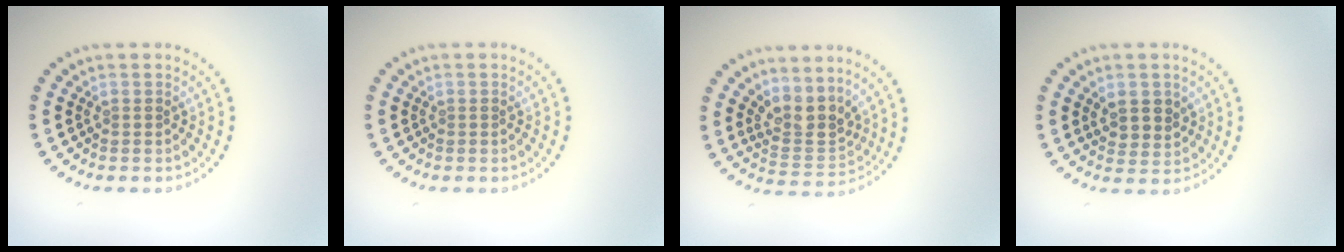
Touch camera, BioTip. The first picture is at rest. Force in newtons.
{"total": 0.0}
{"total": 3.3, "press": 2.5, "slide": 2.1}
{"total": 2.4, "press": 2.3, "slide": 0.8}